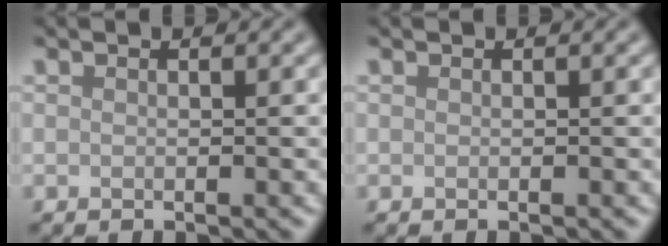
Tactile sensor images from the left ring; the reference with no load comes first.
{"total": 0.0}